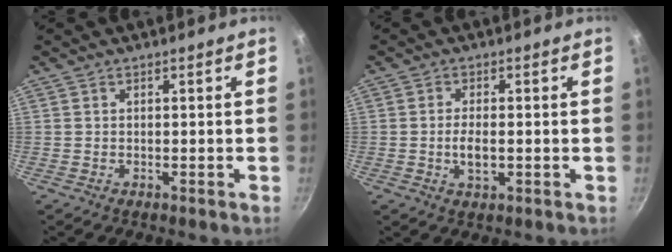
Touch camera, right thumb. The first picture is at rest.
{"total": 3.8, "force": [-0.5, 1.7, 3.3], "torque": [-0.068, 0.000, -0.011]}